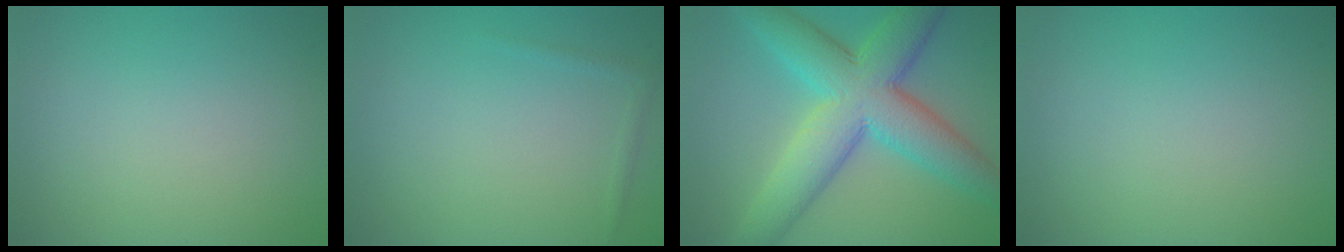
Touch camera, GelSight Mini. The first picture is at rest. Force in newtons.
{"total": 0.6, "press": 0.6, "slide": 0.1}
{"total": 10.0, "press": 10.0, "slide": 0.2}
{"total": 0.0}